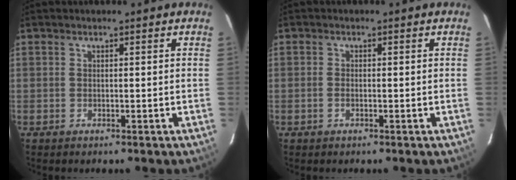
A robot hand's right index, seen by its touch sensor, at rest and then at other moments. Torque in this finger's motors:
{"motor_torque": [-0.24, -0.01, -0.04, 0.00]}